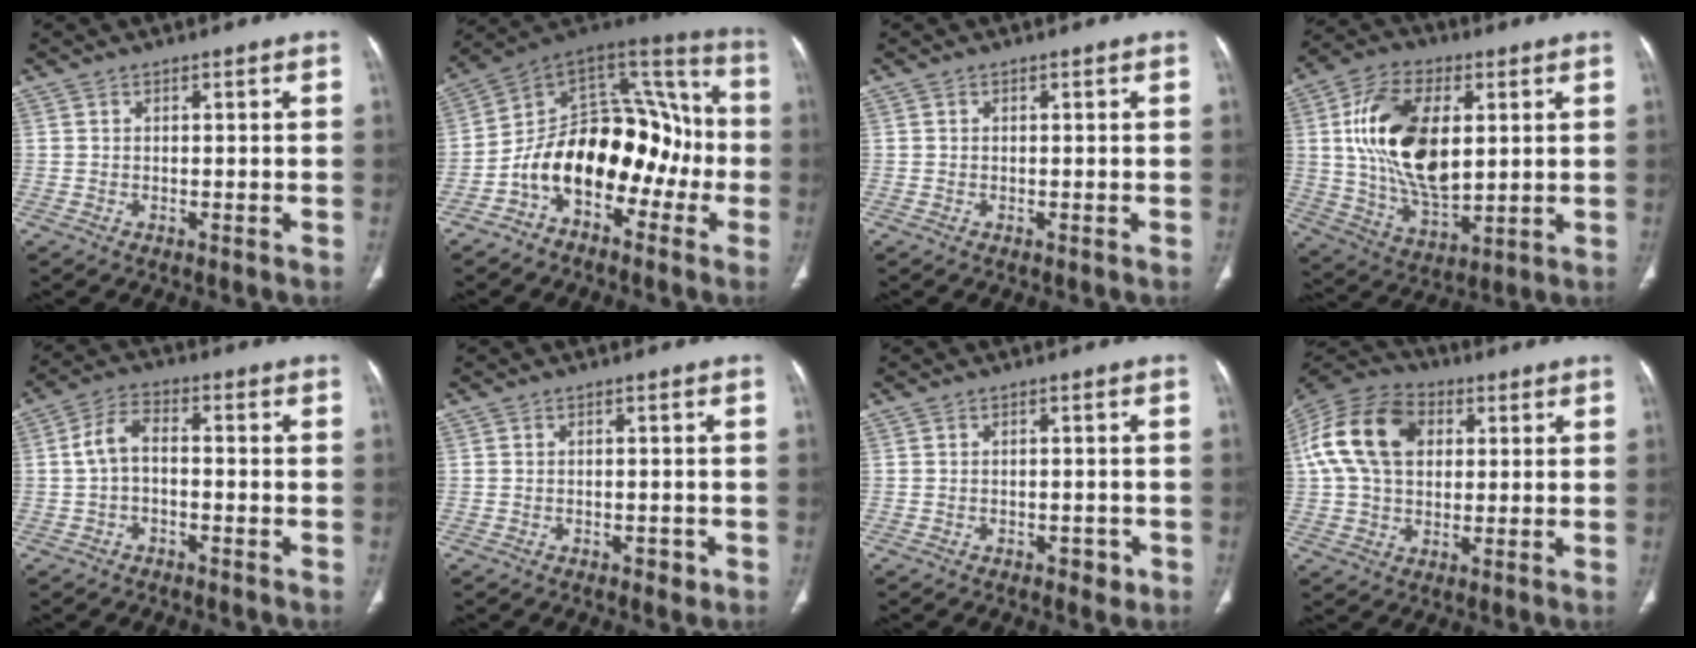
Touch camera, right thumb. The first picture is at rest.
{"total": 20.2, "force": [-6.0, 12.7, 14.5], "torque": [-0.181, 0.100, -0.103]}
{"total": 0.0}
{"total": 19.9, "force": [3.7, 11.1, 16.0], "torque": [-0.278, -0.012, 0.071]}
{"total": 5.9, "force": [-0.8, 3.4, 4.7], "torque": [-0.087, 0.023, -0.025]}
{"total": 1.8, "force": [-1.0, 1.1, 1.1], "torque": [-0.013, 0.006, -0.011]}
{"total": 2.5, "force": [-1.3, 1.5, 1.4], "torque": [-0.013, 0.007, -0.013]}
{"total": 17.1, "force": [3.6, 11.9, 11.6], "torque": [-0.218, 0.019, 0.056]}